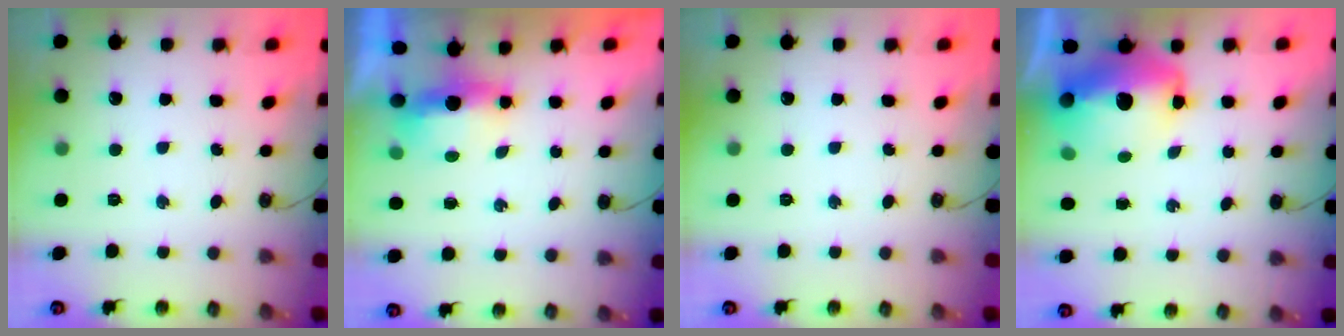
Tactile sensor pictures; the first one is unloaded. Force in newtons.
{"total": 5.1, "press": 4.9, "slide": 1.2}
{"total": 0.0}
{"total": 16.5, "press": 16.4, "slide": 1.6}